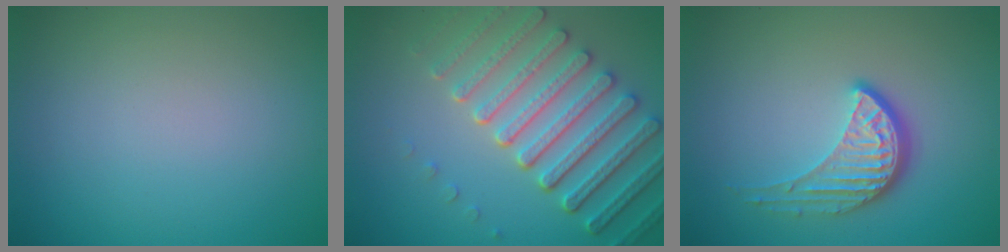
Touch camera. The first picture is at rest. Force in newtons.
{"total": 6.8, "press": 5.4, "slide": 4.0}
{"total": 3.9, "press": 3.0, "slide": 2.5}